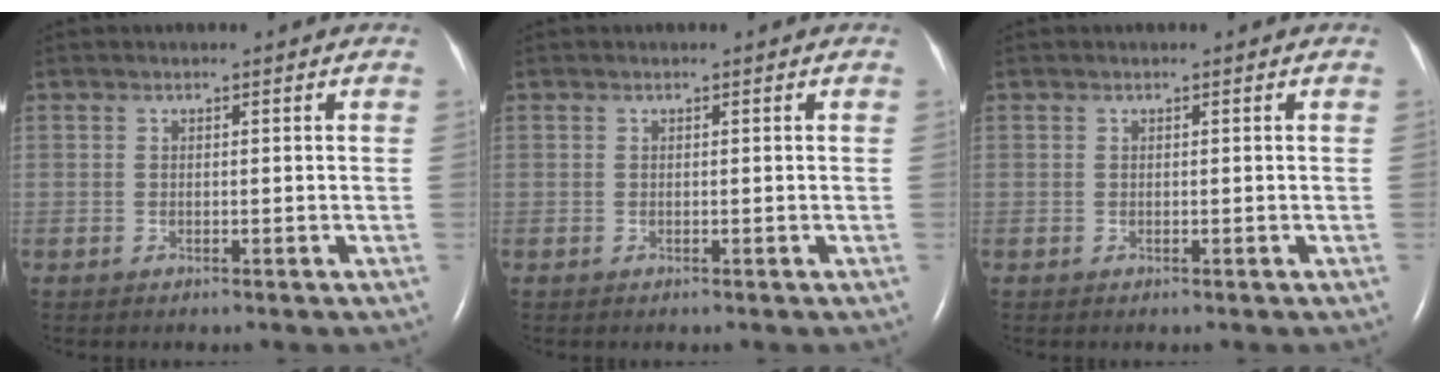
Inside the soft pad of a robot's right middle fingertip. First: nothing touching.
{"total": 0.0}
{"total": 0.0}